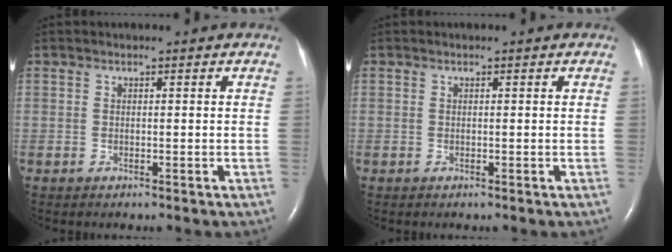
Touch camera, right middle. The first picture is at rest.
{"total": 0.0}